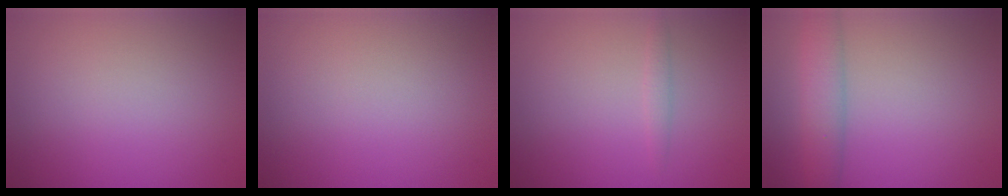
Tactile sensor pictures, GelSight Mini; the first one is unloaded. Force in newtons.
{"total": 0.0}
{"total": 0.8, "press": 0.8, "slide": 0.0}
{"total": 3.7, "press": 3.7, "slide": 0.1}